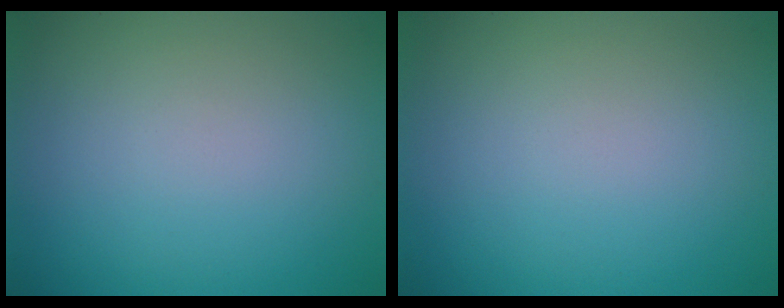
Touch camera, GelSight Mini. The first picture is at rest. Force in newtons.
{"total": 0.0}